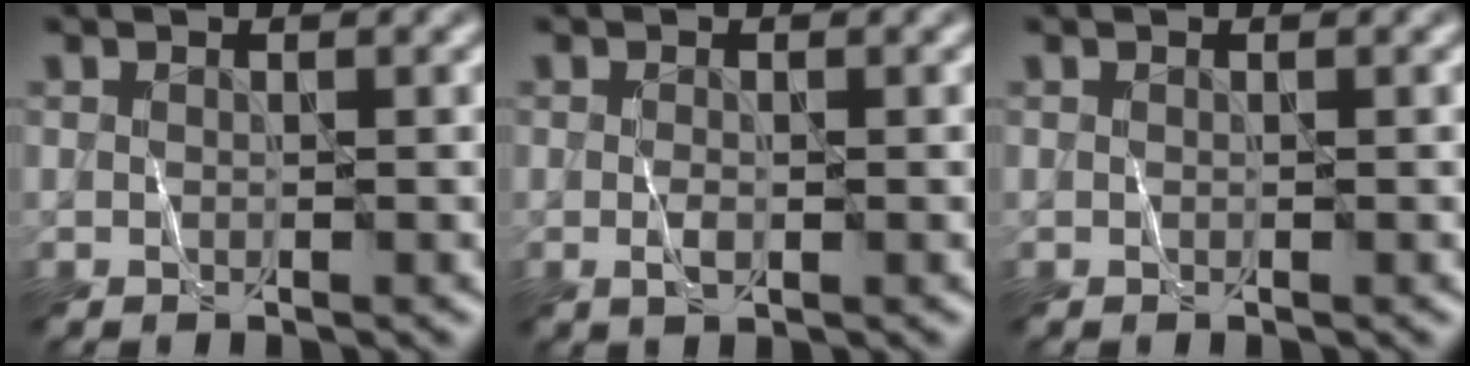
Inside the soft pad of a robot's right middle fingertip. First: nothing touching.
{"total": 1.3, "force": [-0.3, 0.6, 1.2], "torque": [-0.026, 0.000, -0.007]}
{"total": 0.0}